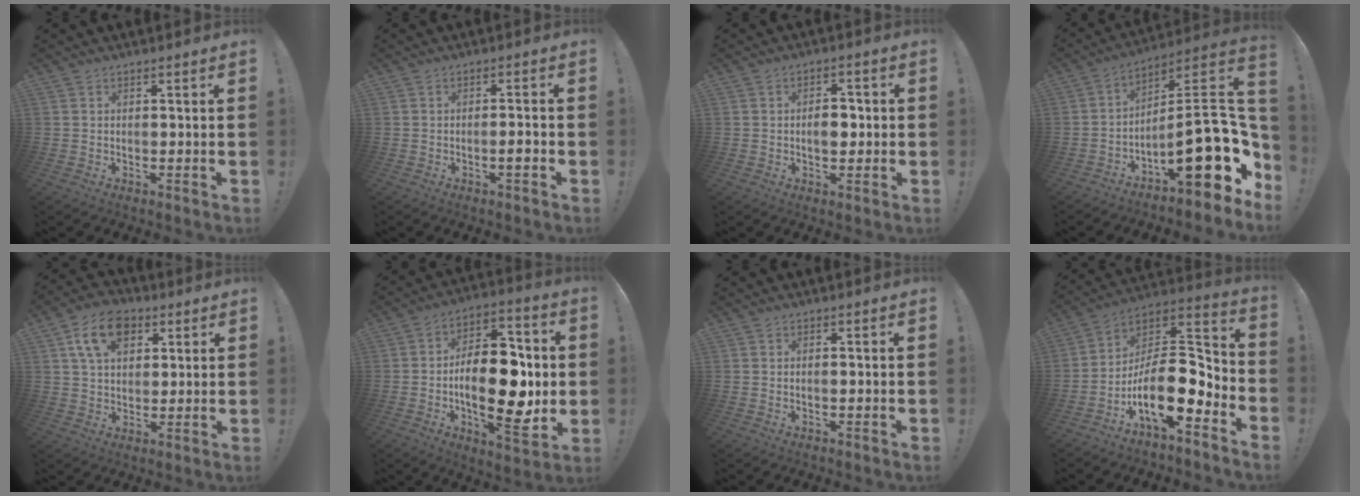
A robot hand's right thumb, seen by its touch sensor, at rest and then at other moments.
{"total": 3.5, "force": [-1.5, 0.1, 3.2], "torque": [-0.049, -0.002, -0.028]}
{"total": 5.1, "force": [-0.7, 3.3, 3.9], "torque": [-0.055, 0.008, -0.016]}
{"total": 25.4, "force": [-7.3, 9.1, 22.6], "torque": [-0.326, 0.033, -0.107]}
{"total": 12.2, "force": [5.4, 8.3, 7.1], "torque": [-0.112, -0.003, 0.102]}
{"total": 22.0, "force": [-1.8, 10.8, 19.1], "torque": [-0.305, 0.006, -0.026]}
{"total": 0.7, "force": [-0.4, -0.2, 0.6], "torque": [-0.008, -0.002, -0.009]}
{"total": 17.9, "force": [-6.1, 7.9, 14.9], "torque": [-0.254, 0.022, -0.097]}